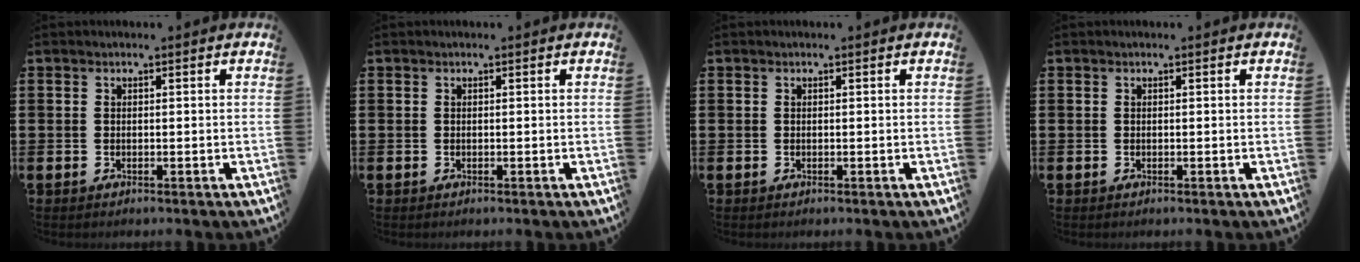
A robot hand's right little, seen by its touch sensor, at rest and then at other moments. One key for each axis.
{"total": 0.0}
{"total": 0.0}
{"total": 0.0}